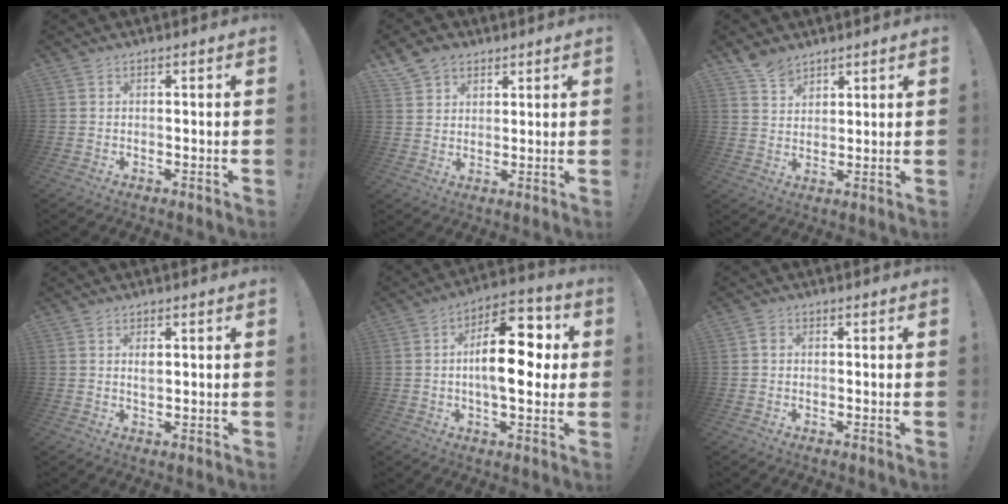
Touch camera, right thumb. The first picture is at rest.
{"total": 7.1, "force": [4.8, 5.0, 1.7], "torque": [-0.028, -0.027, 0.094]}
{"total": 6.1, "force": [5.0, 3.2, 1.1], "torque": [-0.015, -0.029, 0.096]}
{"total": 2.0, "force": [0.6, 1.1, 1.5], "torque": [-0.019, -0.004, 0.008]}
{"total": 17.5, "force": [1.0, 8.2, 15.4], "torque": [-0.233, 0.007, 0.013]}
{"total": 1.7, "force": [0.0, 1.4, 0.9], "torque": [-0.010, 0.002, -0.002]}